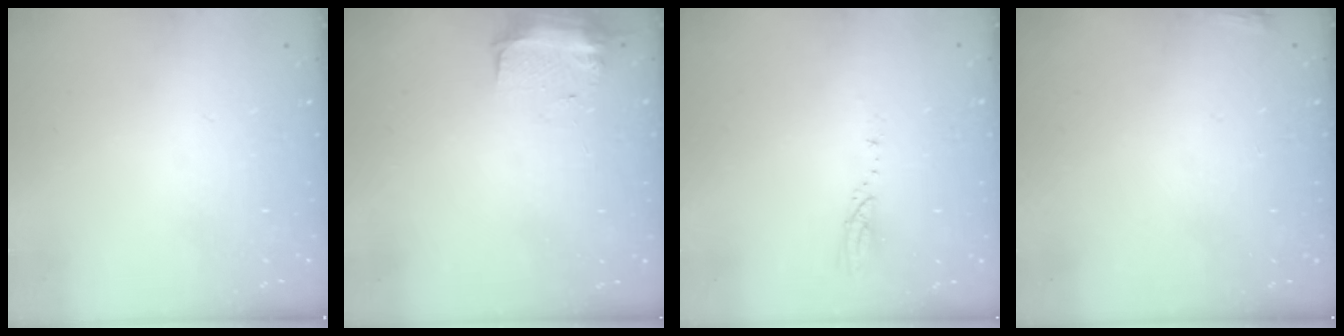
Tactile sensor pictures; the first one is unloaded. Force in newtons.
{"total": 8.6, "press": 8.6, "slide": 0.6}
{"total": 3.1, "press": 3.1, "slide": 0.2}
{"total": 2.1, "press": 2.0, "slide": 0.5}